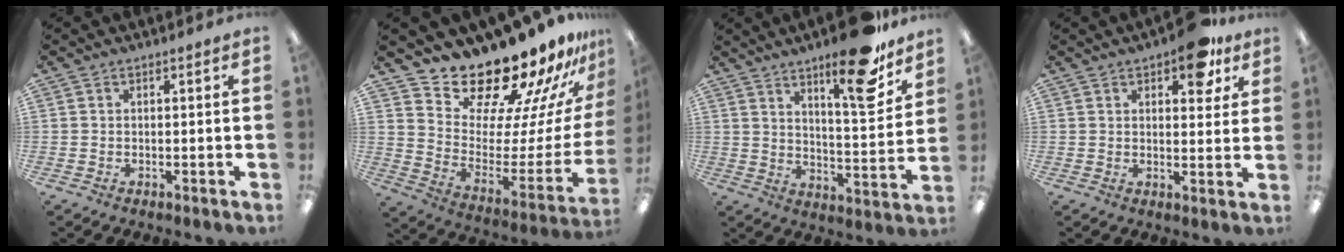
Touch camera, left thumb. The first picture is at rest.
{"total": 19.7, "force": [18.3, 4.9, 5.4], "torque": [-0.084, -0.173, 0.318]}
{"total": 17.1, "force": [12.4, 4.1, 11.1], "torque": [-0.149, -0.086, 0.192]}
{"total": 9.3, "force": [5.7, 4.2, 6.0], "torque": [-0.064, -0.024, 0.094]}